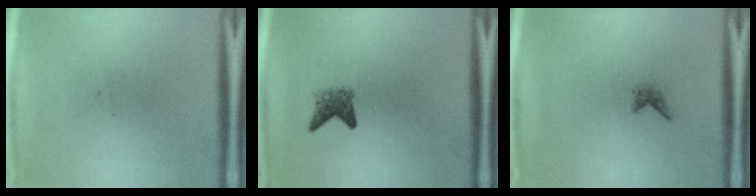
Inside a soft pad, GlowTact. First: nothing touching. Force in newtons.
{"total": 2.3}
{"total": 0.8}